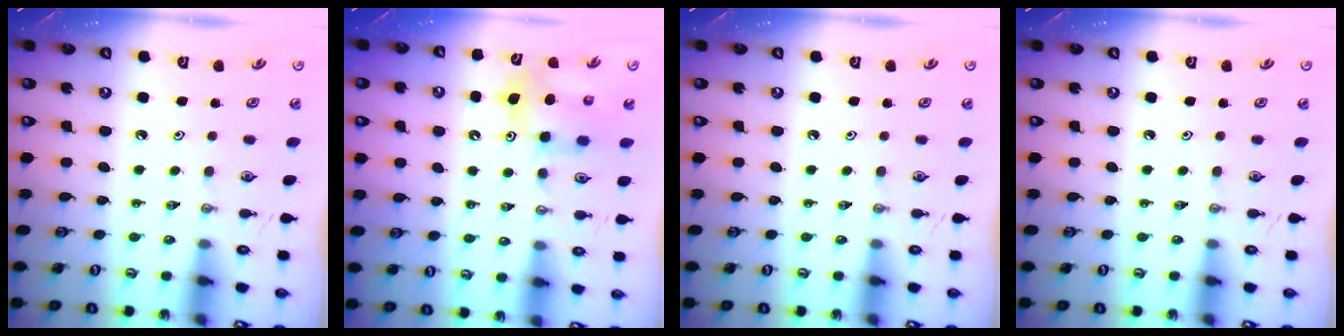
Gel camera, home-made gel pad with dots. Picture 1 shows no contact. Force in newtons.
{"total": 8.0, "press": 8.0, "slide": 0.4}
{"total": 0.0}
{"total": 0.0}